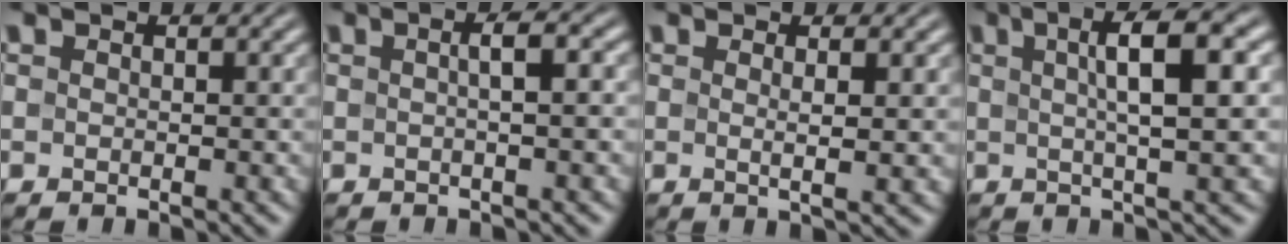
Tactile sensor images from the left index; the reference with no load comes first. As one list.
[{"total": 3.2, "force": [0.3, 0.9, 3.0], "torque": [-0.032, 0.014, -0.004]}, {"total": 2.3, "force": [0.4, 0.5, 2.2], "torque": [-0.034, 0.000, 0.003]}, {"total": 7.0, "force": [1.6, 1.6, 6.6], "torque": [-0.083, 0.017, 0.020]}]